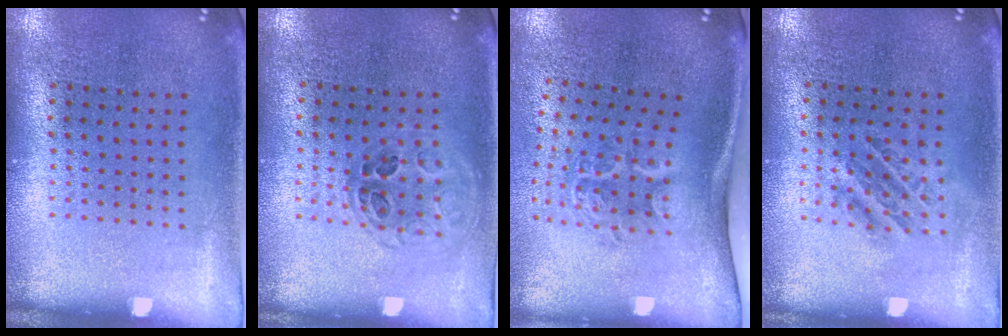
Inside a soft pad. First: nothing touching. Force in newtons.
{"total": 1.1, "press": 1.0, "slide": 0.5}
{"total": 2.1, "press": 1.3, "slide": 1.6}
{"total": 1.1, "press": 1.0, "slide": 0.4}